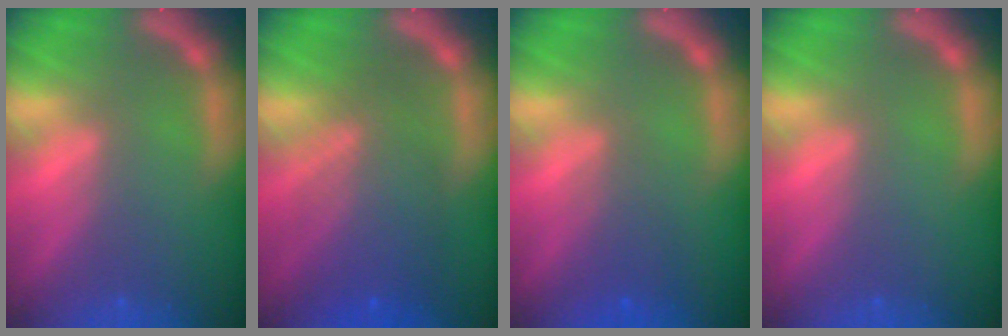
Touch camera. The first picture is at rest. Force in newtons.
{"total": 7.1}
{"total": 2.5}
{"total": 0.0}